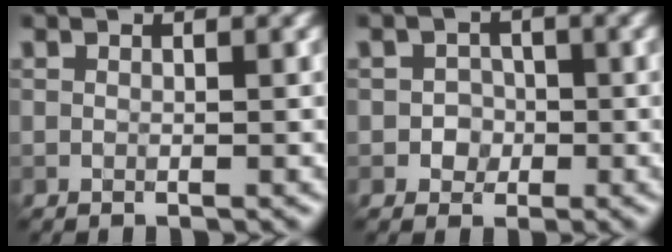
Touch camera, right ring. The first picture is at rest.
{"total": 1.9, "force": [-0.6, 1.7, 0.4], "torque": [0.011, 0.002, -0.020]}